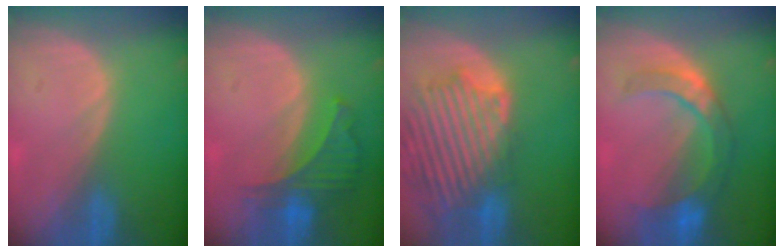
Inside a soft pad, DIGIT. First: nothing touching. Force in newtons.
{"total": 6.4, "press": 5.9, "slide": 2.3}
{"total": 14.0, "press": 11.9, "slide": 7.4}
{"total": 8.0, "press": 7.5, "slide": 2.8}